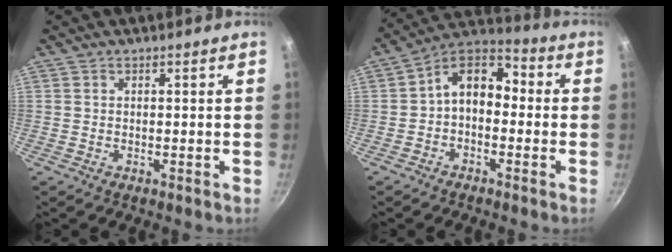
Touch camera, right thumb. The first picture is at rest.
{"total": 10.5, "force": [-0.4, 7.0, 7.8], "torque": [-0.092, 0.042, -0.028]}